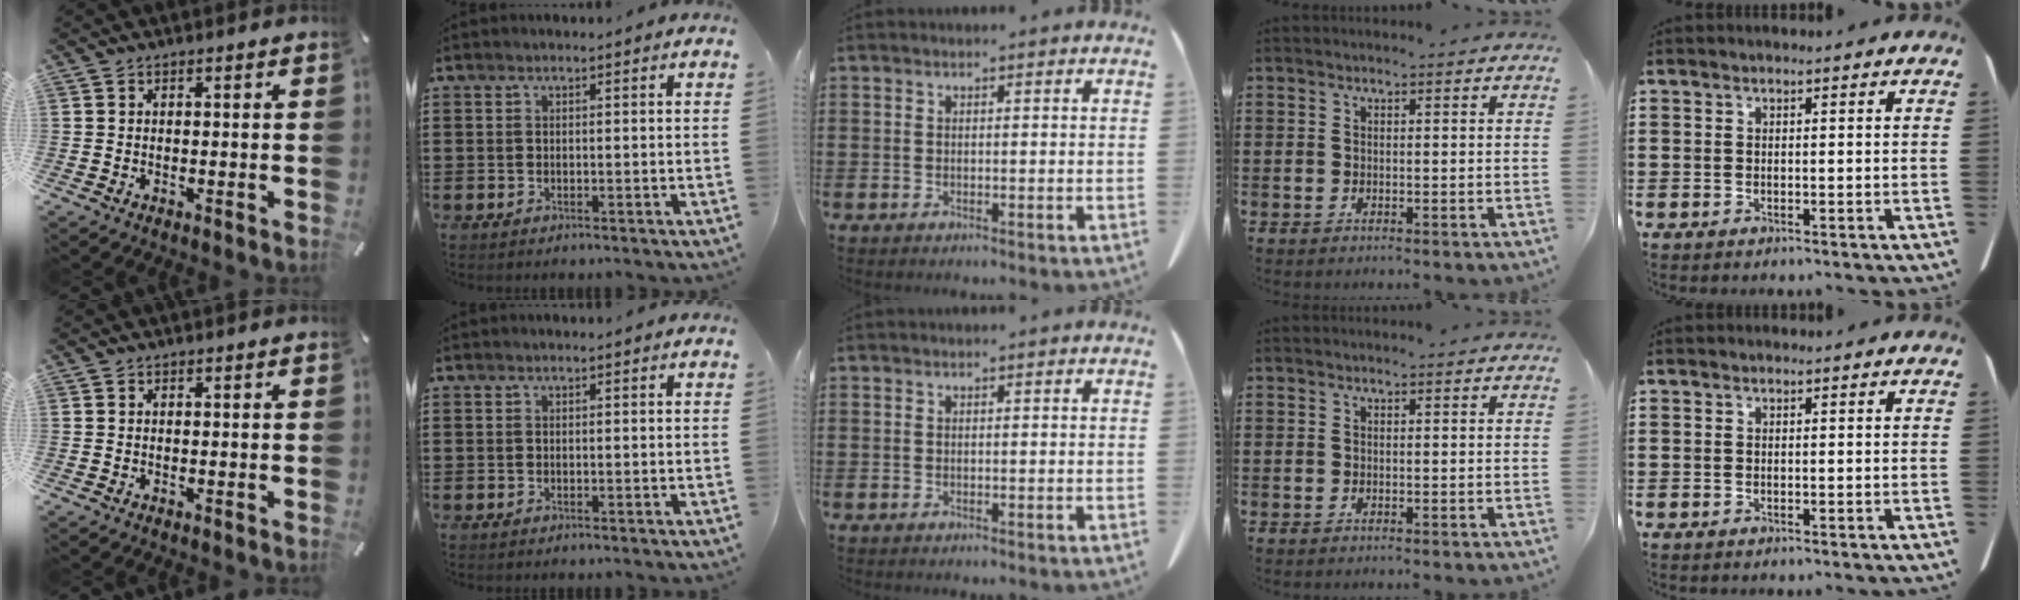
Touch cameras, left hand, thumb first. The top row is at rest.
{}